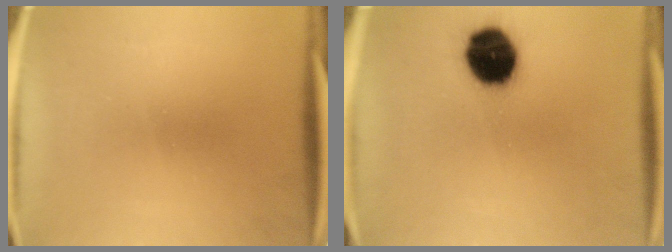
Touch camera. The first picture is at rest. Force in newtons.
{"total": 14.4}